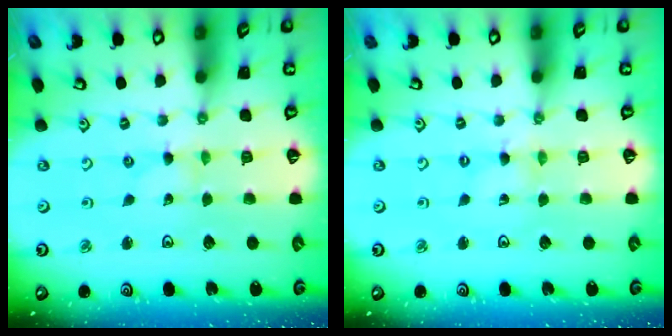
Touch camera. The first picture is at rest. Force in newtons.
{"total": 0.0}